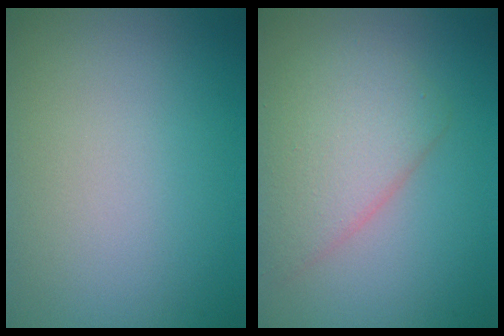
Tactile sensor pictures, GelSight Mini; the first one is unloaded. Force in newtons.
{"total": 4.1, "press": 4.1, "slide": 0.1}